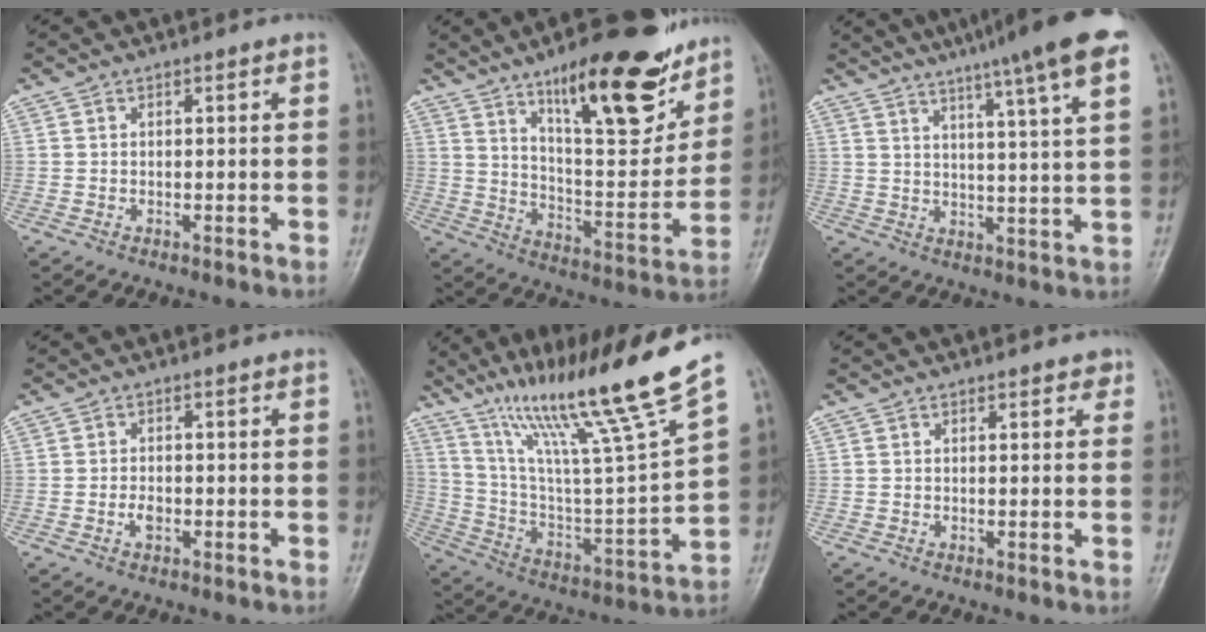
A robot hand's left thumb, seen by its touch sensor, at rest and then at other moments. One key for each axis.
{"total": 21.7, "fx": 13.9, "fy": 6.6, "fz": 15.3, "tx": -0.185, "ty": -0.077, "tz": 0.223}
{"total": 15.5, "fx": 10.4, "fy": 0.4, "fz": 11.5, "tx": -0.163, "ty": -0.025, "tz": 0.131}
{"total": 1.7, "fx": -0.5, "fy": 1.1, "fz": 1.3, "tx": -0.020, "ty": 0.001, "tz": -0.009}
{"total": 25.7, "fx": 17.1, "fy": 1.5, "fz": 19.2, "tx": -0.301, "ty": -0.051, "tz": 0.301}
{"total": 1.9, "fx": 1.5, "fy": 0.9, "fz": 0.7, "tx": 0.007, "ty": -0.004, "tz": 0.013}